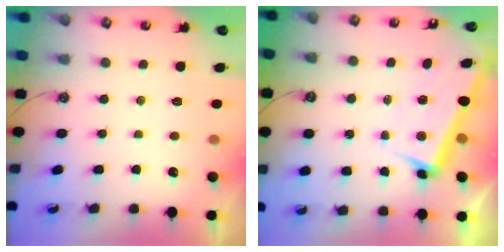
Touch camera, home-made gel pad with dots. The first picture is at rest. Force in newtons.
{"total": 3.0, "press": 2.9, "slide": 0.8}